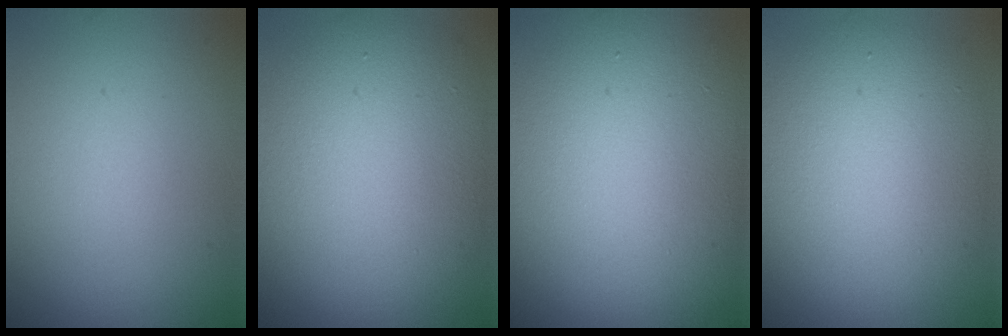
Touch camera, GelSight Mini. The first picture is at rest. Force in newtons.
{"total": 11.9, "press": 11.9, "slide": 0.7}
{"total": 17.3, "press": 17.3, "slide": 0.9}
{"total": 10.2, "press": 10.2, "slide": 0.5}